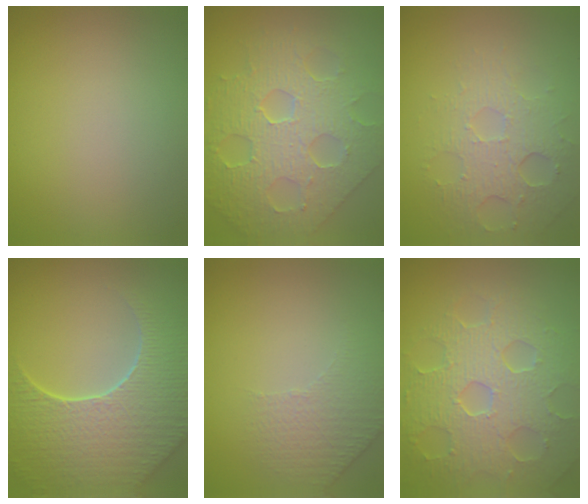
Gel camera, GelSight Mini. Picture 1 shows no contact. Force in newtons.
{"total": 9.0, "press": 6.5, "slide": 6.3}
{"total": 3.6, "press": 3.2, "slide": 1.5}
{"total": 8.8, "press": 6.1, "slide": 6.4}
{"total": 1.7, "press": 1.3, "slide": 1.1}
{"total": 8.3, "press": 5.9, "slide": 5.9}